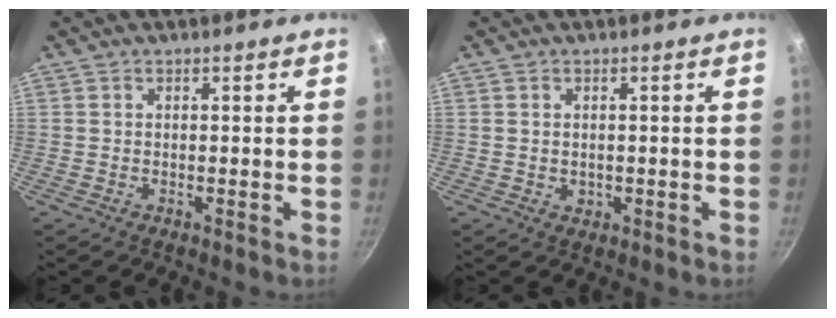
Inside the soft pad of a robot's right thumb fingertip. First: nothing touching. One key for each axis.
{"total": 1.4, "fx": -0.1, "fy": 1.2, "fz": 0.8, "tx": -0.008, "ty": -0.001, "tz": 0.000}